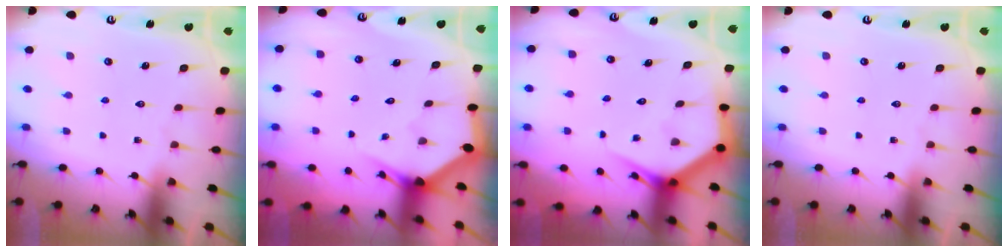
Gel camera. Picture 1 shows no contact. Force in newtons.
{"total": 2.7, "press": 2.7, "slide": 0.2}
{"total": 4.2, "press": 4.2, "slide": 0.4}
{"total": 0.0}